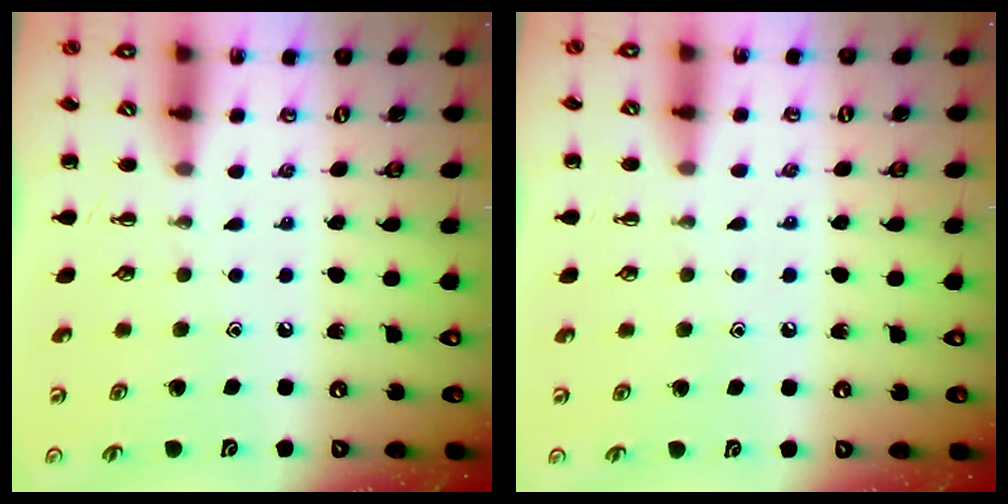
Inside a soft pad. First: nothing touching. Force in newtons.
{"total": 6.1, "press": 5.7, "slide": 2.0}